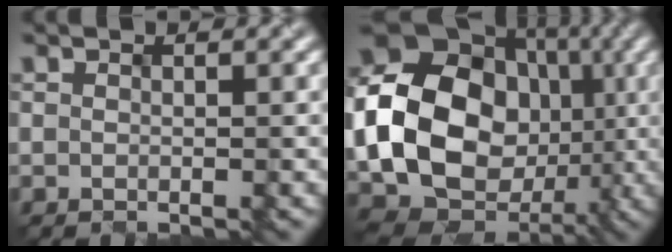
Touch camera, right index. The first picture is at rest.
{"total": 20.3, "force": [-1.1, 17.0, 11.1], "torque": [-0.223, 0.002, -0.051]}